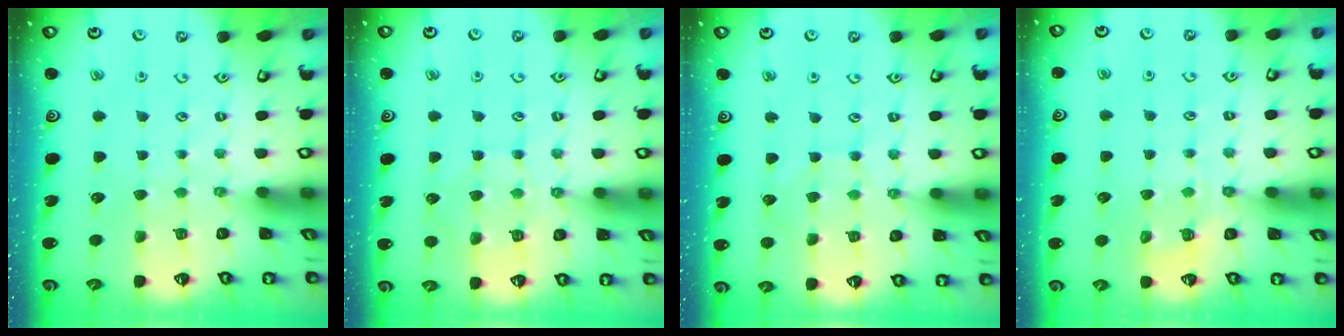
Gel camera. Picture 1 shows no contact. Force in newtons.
{"total": 6.0, "press": 6.0, "slide": 0.9}
{"total": 5.1, "press": 5.1, "slide": 0.5}
{"total": 5.2, "press": 5.1, "slide": 1.1}